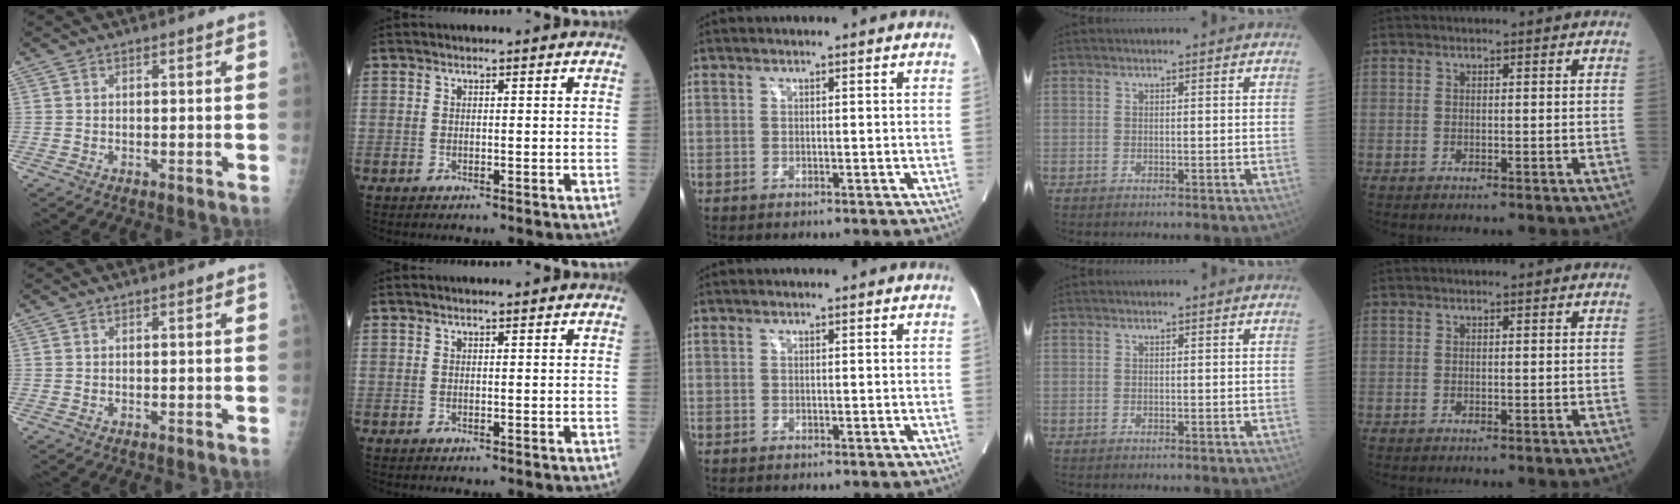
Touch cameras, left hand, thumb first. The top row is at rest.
{}